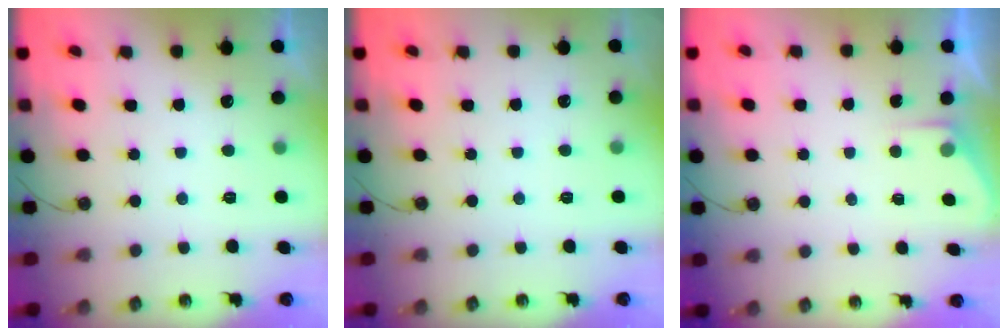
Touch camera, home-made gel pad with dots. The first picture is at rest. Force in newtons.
{"total": 2.5, "press": 2.5, "slide": 0.3}
{"total": 2.4, "press": 2.4, "slide": 0.4}